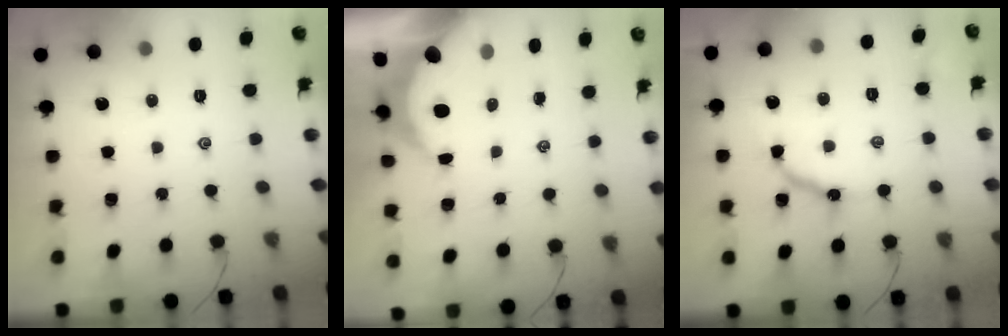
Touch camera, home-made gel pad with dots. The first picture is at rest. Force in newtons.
{"total": 6.5, "press": 6.4, "slide": 0.9}
{"total": 9.3, "press": 9.3, "slide": 0.1}